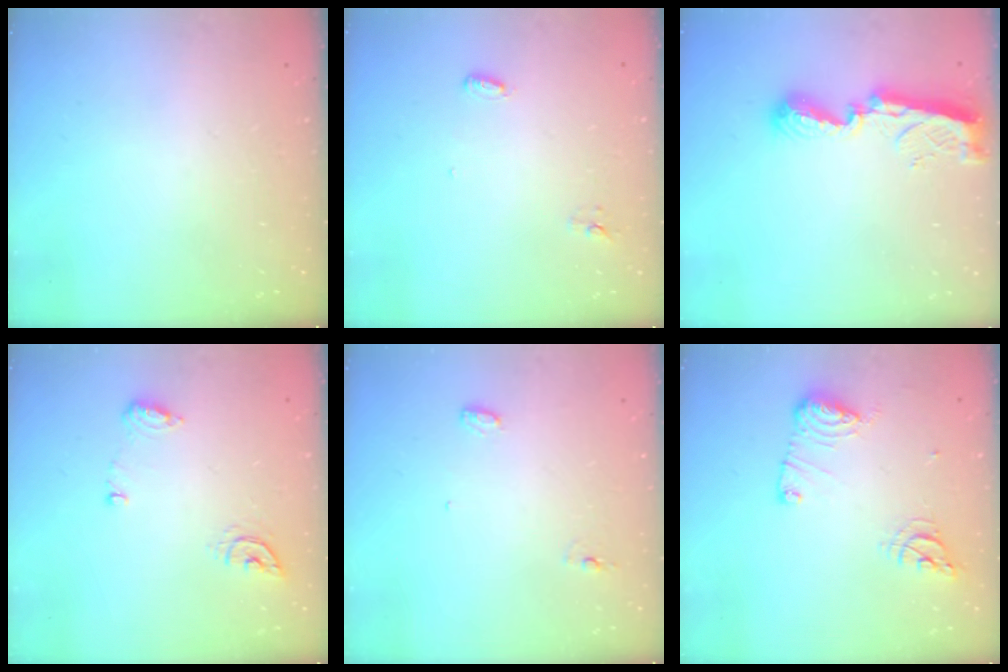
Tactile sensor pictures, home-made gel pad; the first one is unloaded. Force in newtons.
{"total": 3.9, "press": 3.7, "slide": 1.0}
{"total": 9.9, "press": 9.9, "slide": 0.5}
{"total": 7.5, "press": 7.5, "slide": 0.8}
{"total": 5.6, "press": 5.5, "slide": 1.4}
{"total": 11.6, "press": 11.6, "slide": 1.1}